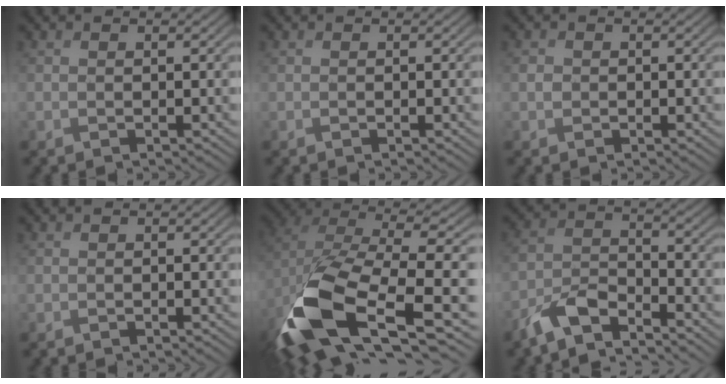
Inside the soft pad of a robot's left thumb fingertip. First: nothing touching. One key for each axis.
{"total": 0.0}
{"total": 1.2, "fx": -0.2, "fy": 1.1, "fz": 0.4, "tx": -0.007, "ty": -0.004, "tz": -0.009}
{"total": 0.0}
{"total": 16.9, "fx": -5.7, "fy": 7.9, "fz": 13.8, "tx": -0.344, "ty": -0.035, "tz": -0.085}
{"total": 6.8, "fx": -5.3, "fy": 2.3, "fz": 3.5, "tx": -0.074, "ty": -0.003, "tz": -0.117}